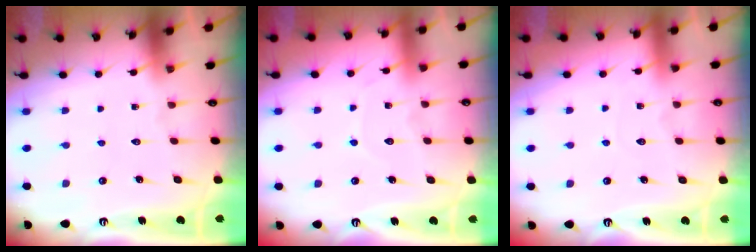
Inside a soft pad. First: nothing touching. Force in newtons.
{"total": 5.7, "press": 5.6, "slide": 0.8}
{"total": 2.5, "press": 2.4, "slide": 0.3}